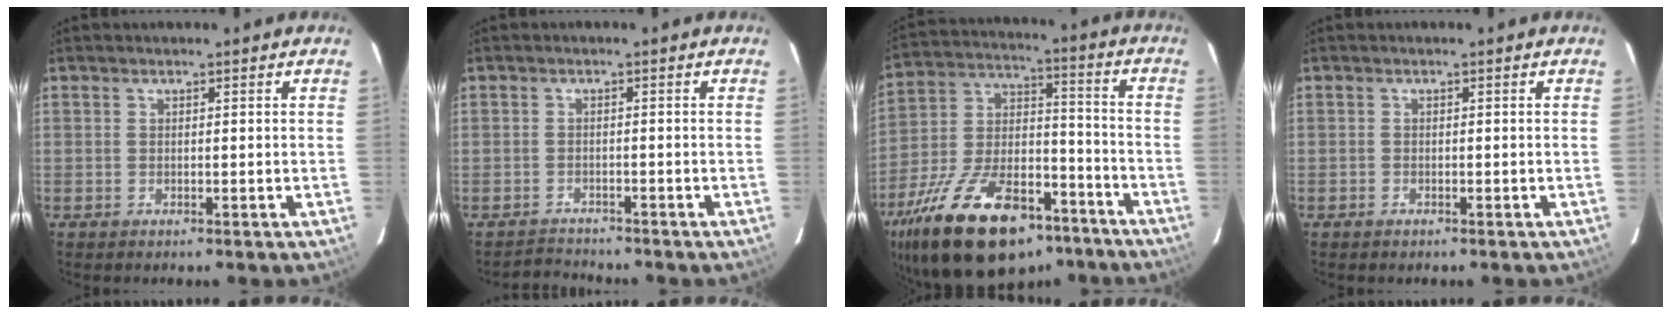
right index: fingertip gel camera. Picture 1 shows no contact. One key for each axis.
{"total": 2.8, "fx": -2.5, "fy": 1.0, "fz": -0.7, "tx": 0.002, "ty": 0.012, "tz": -0.049}
{"total": 28.4, "fx": -18.6, "fy": 13.0, "fz": 17.1, "tx": -0.328, "ty": 0.000, "tz": -0.289}
{"total": 0.7, "fx": -0.6, "fy": 0.4, "fz": 0.1, "tx": -0.004, "ty": 0.002, "tz": -0.009}